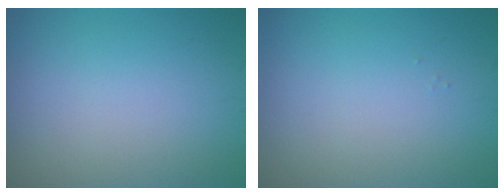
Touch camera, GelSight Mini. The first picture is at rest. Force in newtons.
{"total": 0.0}